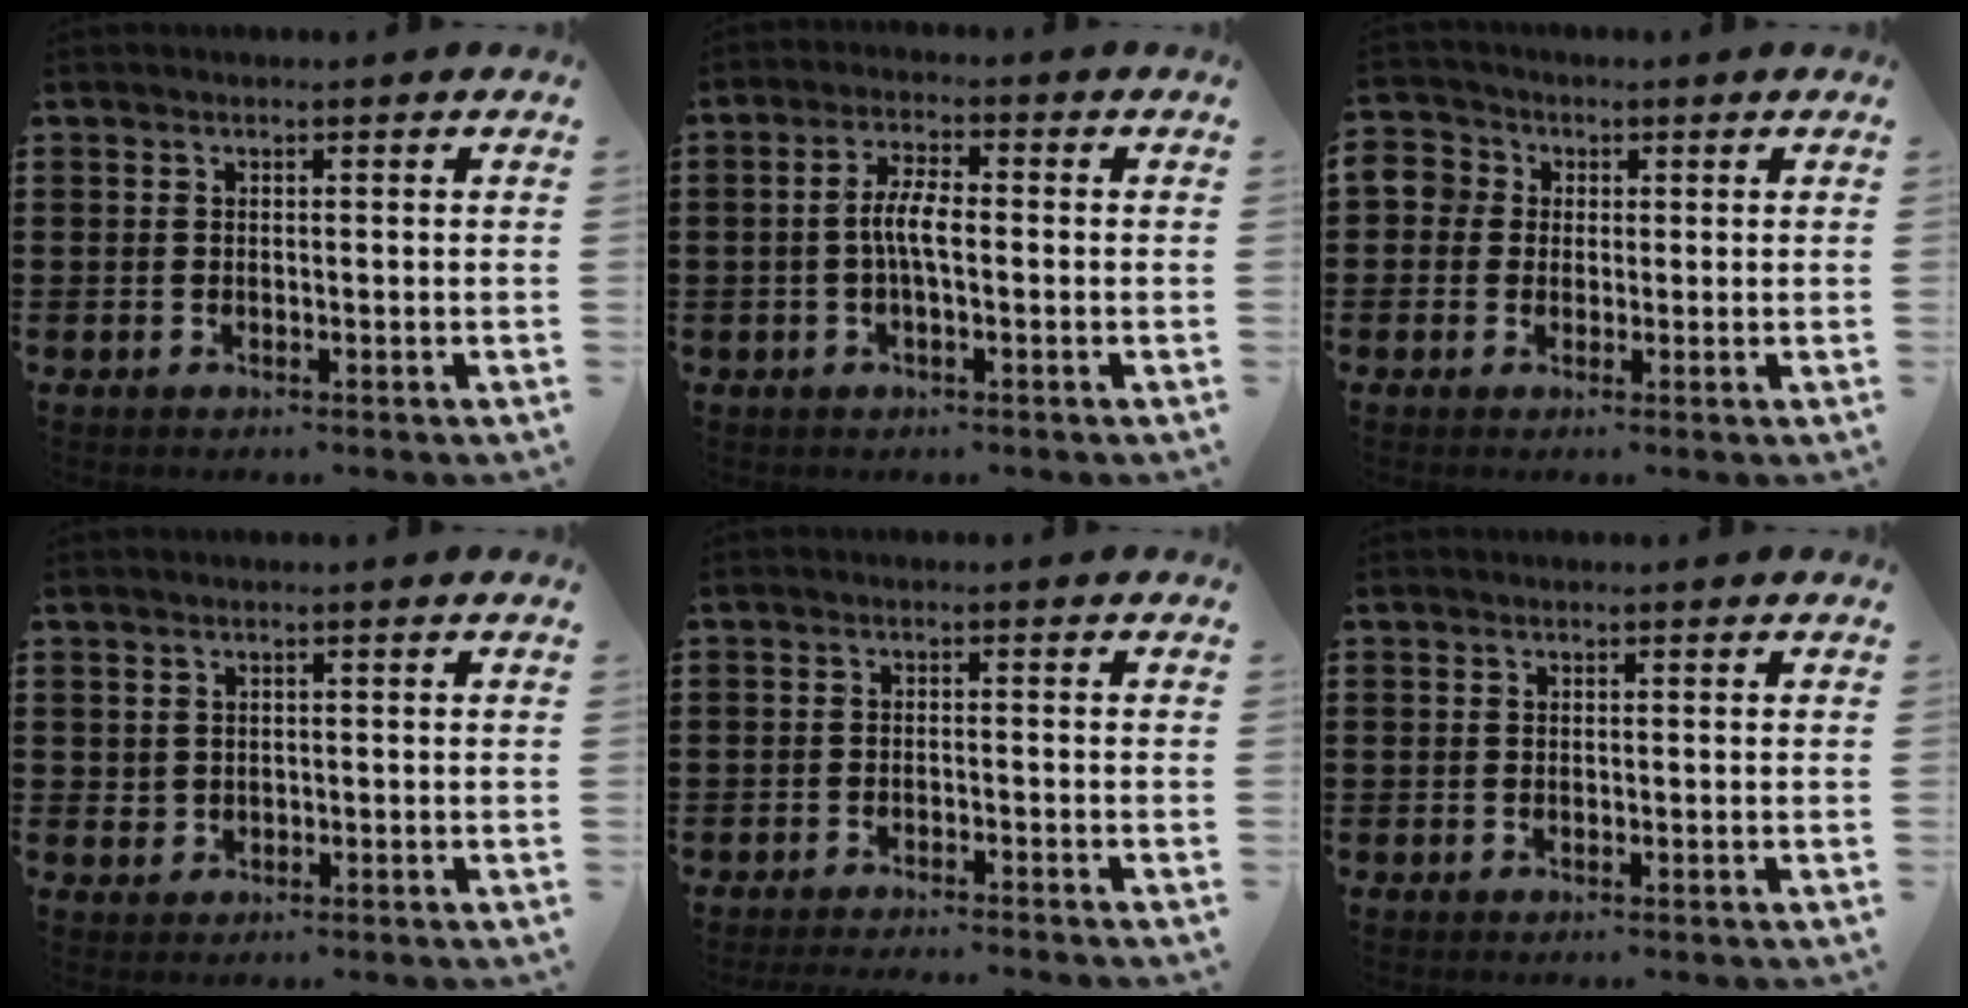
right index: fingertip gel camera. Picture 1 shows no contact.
{"total": 4.6, "force": [-0.7, 1.4, 4.4], "torque": [-0.098, -0.002, -0.020]}
{"total": 3.9, "force": [0.2, 3.8, 0.9], "torque": [-0.042, 0.007, -0.001]}
{"total": 1.0, "force": [0.4, 0.9, 0.1], "torque": [-0.005, 0.004, 0.008]}
{"total": 2.0, "force": [-1.9, -0.4, 0.1], "torque": [-0.002, 0.001, -0.039]}
{"total": 0.0}